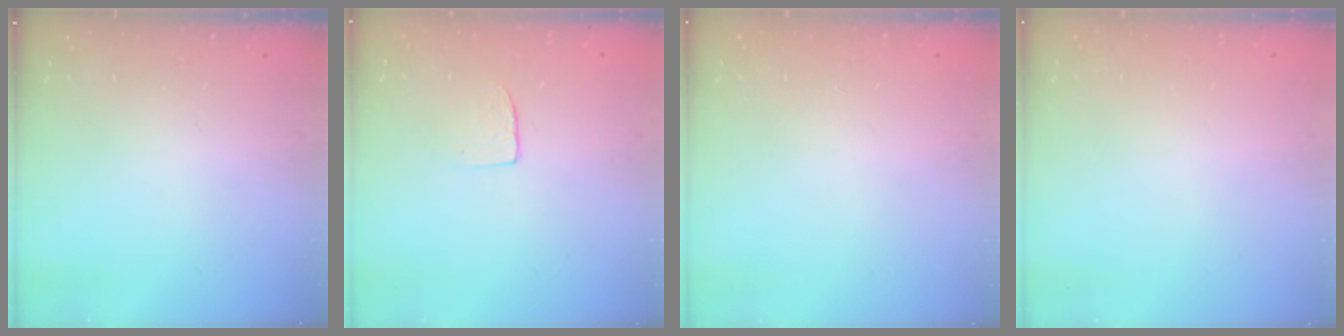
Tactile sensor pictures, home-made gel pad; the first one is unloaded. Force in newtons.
{"total": 4.3, "press": 4.3, "slide": 0.3}
{"total": 0.0}
{"total": 0.0}